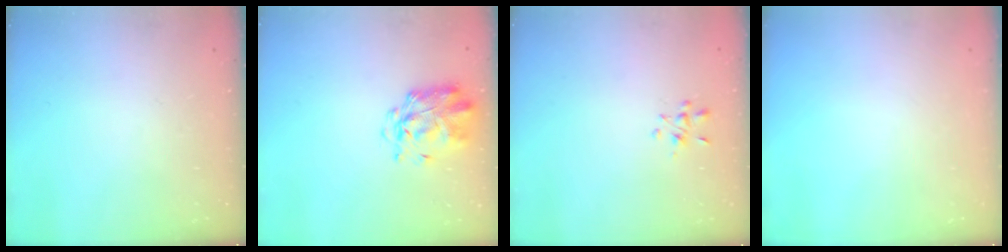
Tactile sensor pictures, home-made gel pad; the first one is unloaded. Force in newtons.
{"total": 2.9, "press": 2.8, "slide": 0.8}
{"total": 2.6, "press": 2.5, "slide": 0.7}
{"total": 0.0}